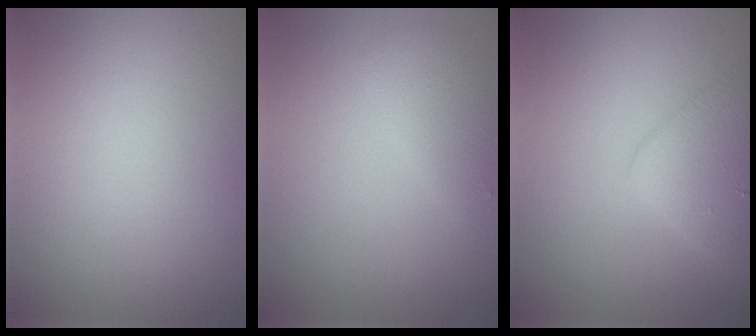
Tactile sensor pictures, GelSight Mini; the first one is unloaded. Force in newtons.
{"total": 2.0, "press": 2.0, "slide": 0.1}
{"total": 3.6, "press": 3.6, "slide": 0.1}